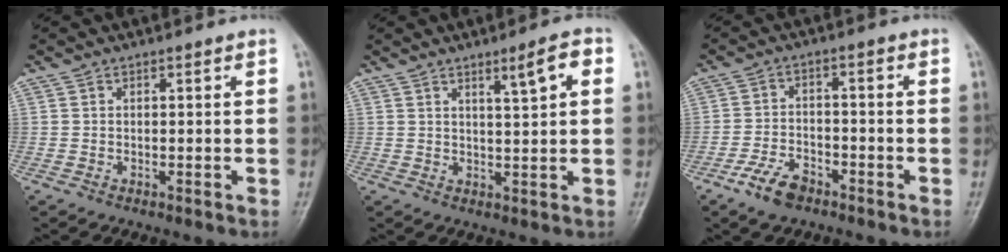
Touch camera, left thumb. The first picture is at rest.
{"total": 5.1, "force": [2.2, 0.8, 4.5], "torque": [-0.068, -0.005, 0.037]}
{"total": 6.3, "force": [-4.1, 3.3, 3.4], "torque": [-0.063, 0.023, -0.077]}